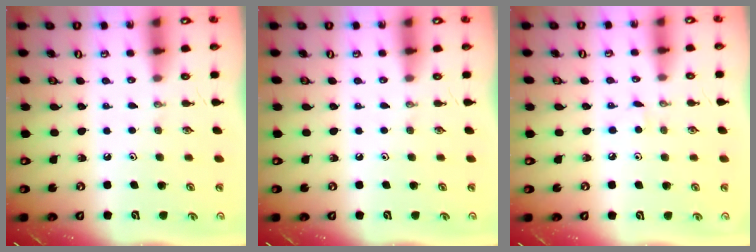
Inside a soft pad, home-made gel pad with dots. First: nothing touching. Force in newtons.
{"total": 0.0}
{"total": 2.9, "press": 2.9, "slide": 0.4}